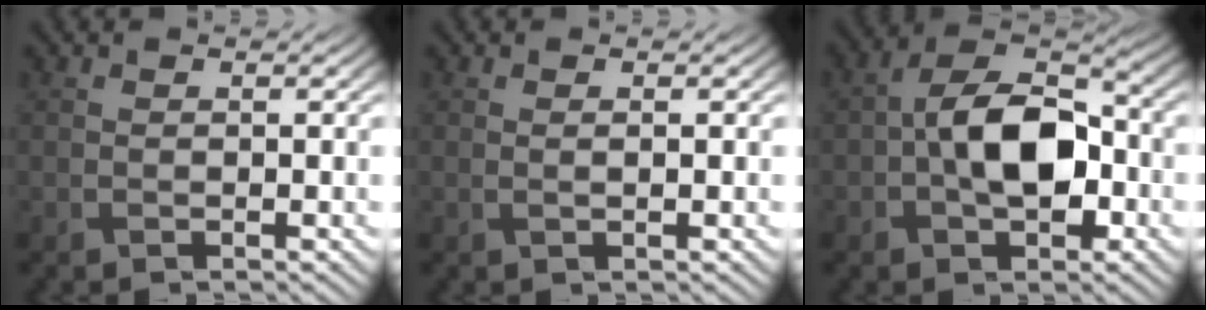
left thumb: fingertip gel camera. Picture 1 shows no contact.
{"total": 0.8, "force": [0.2, 0.1, 0.7], "torque": [-0.017, 0.003, 0.002]}
{"total": 10.1, "force": [-1.1, 5.9, 8.1], "torque": [-0.149, 0.007, -0.026]}